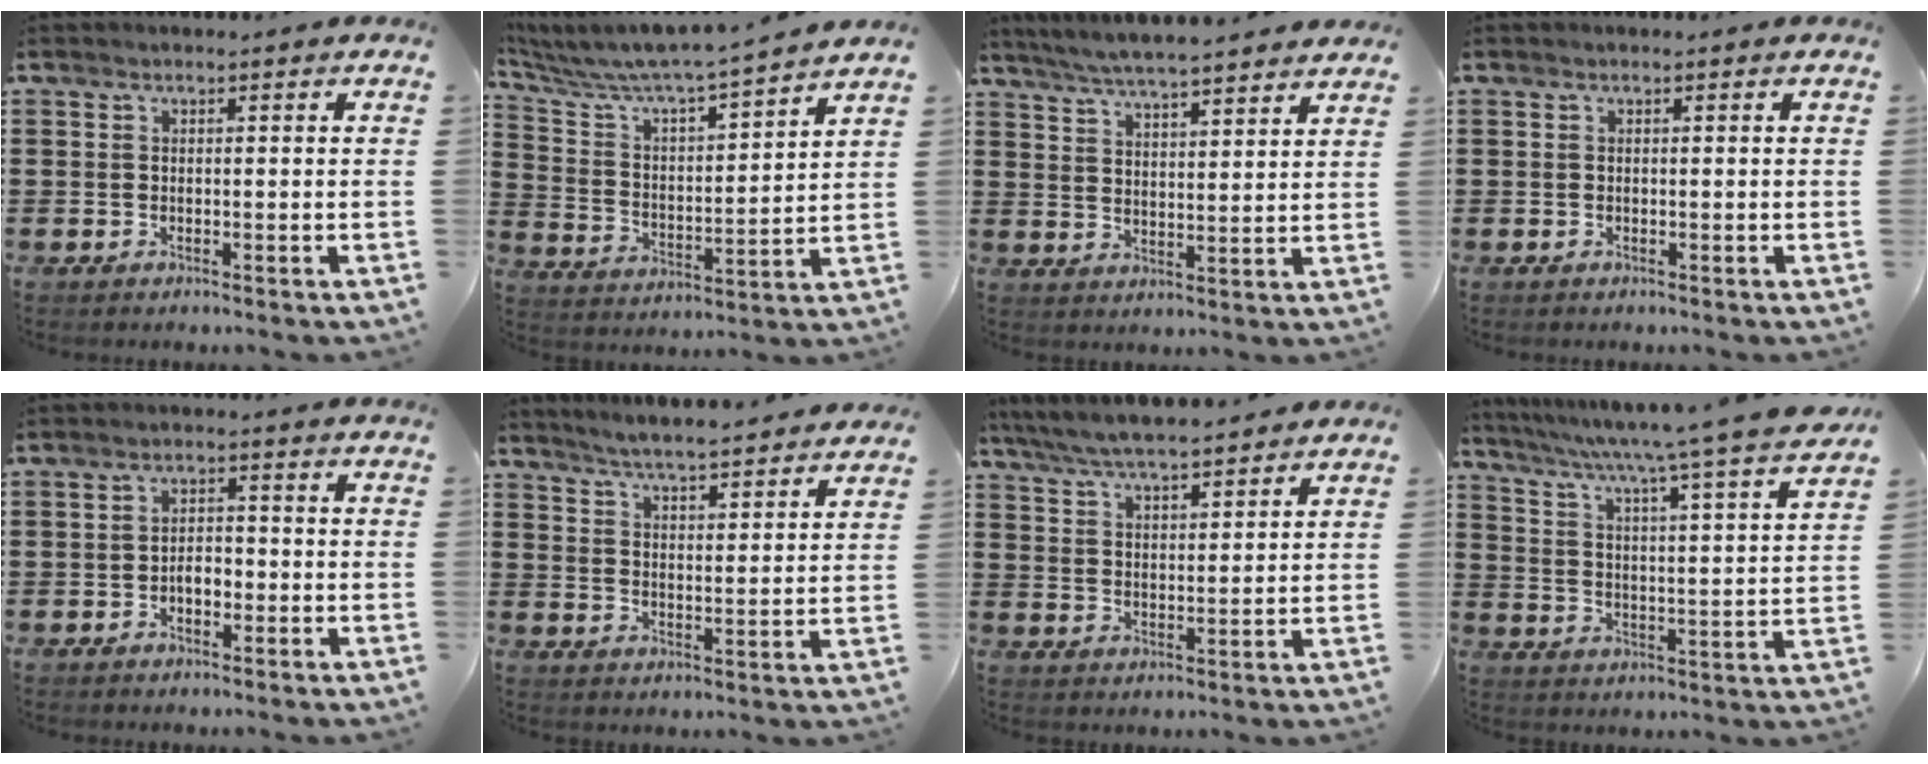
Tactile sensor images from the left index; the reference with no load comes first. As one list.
[{"total": 5.6, "force": [5.4, -0.2, 1.7], "torque": [-0.061, -0.047, 0.083]}, {"total": 5.3, "force": [5.1, -0.3, 1.4], "torque": [-0.046, -0.024, 0.089]}, {"total": 0.0}, {"total": 2.6, "force": [-1.0, 1.4, 1.9], "torque": [-0.039, 0.005, -0.021]}, {"total": 4.7, "force": [4.6, -0.6, 0.6], "torque": [-0.034, -0.032, 0.079]}, {"total": 6.1, "force": [5.8, 0.5, 1.9], "torque": [-0.060, -0.023, 0.105]}, {"total": 6.2, "force": [5.1, -1.4, 3.1], "torque": [-0.082, -0.053, 0.076]}]